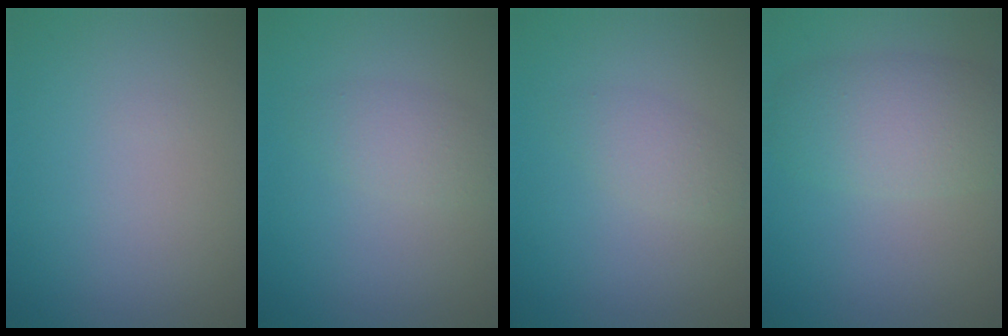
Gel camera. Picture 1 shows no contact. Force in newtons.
{"total": 2.2, "press": 2.2, "slide": 0.0}
{"total": 1.9, "press": 1.9, "slide": 0.1}
{"total": 5.4, "press": 5.4, "slide": 0.5}